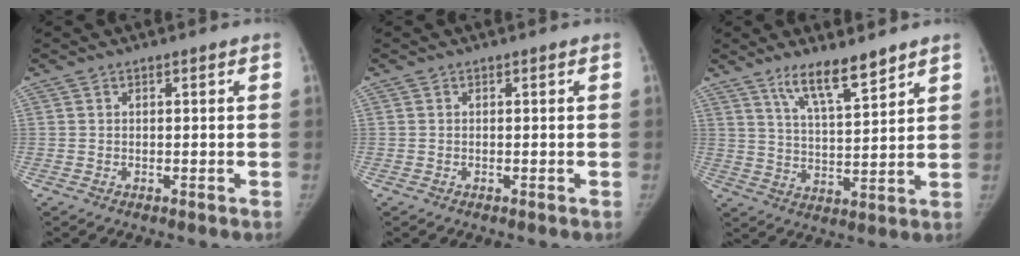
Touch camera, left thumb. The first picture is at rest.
{"total": 0.0}
{"total": 9.3, "force": [6.9, 1.9, 5.9], "torque": [-0.093, -0.048, 0.129]}